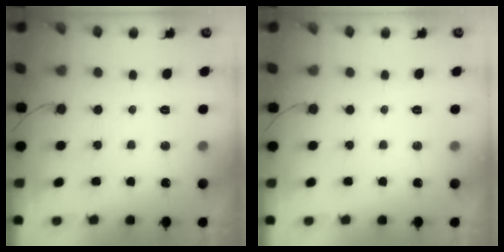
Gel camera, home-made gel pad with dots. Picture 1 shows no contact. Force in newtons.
{"total": 0.0}